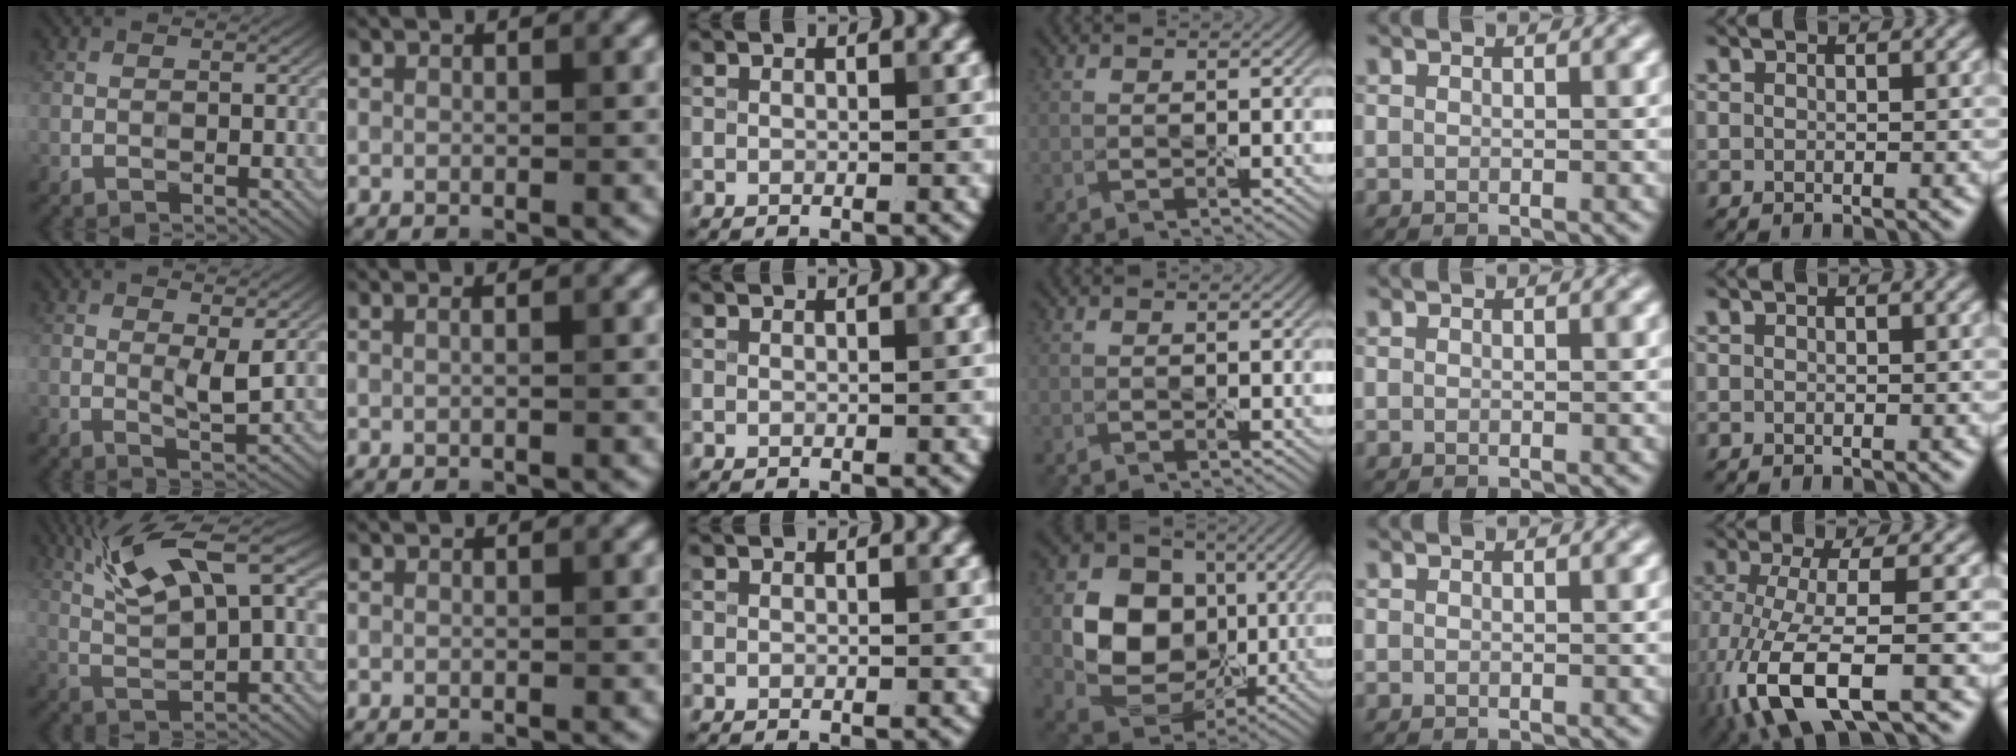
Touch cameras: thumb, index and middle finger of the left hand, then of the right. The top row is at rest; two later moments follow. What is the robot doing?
{"motion": "peel", "object": "window cling"}